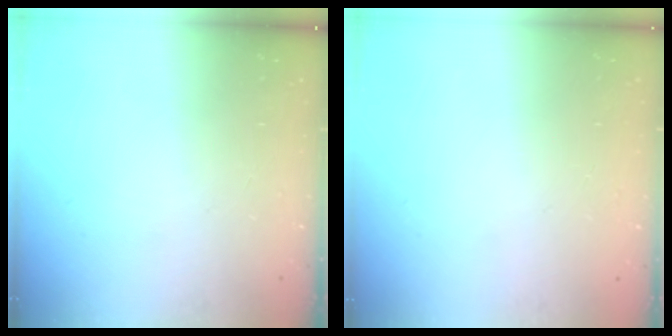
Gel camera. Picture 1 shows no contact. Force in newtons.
{"total": 0.0}